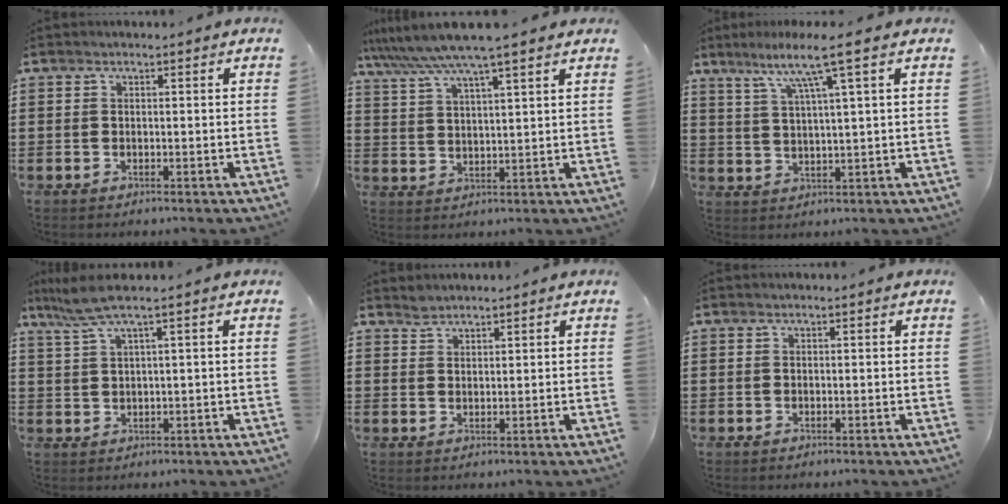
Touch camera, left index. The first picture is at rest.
{"total": 6.9, "force": [5.8, -0.2, 3.7], "torque": [-0.091, -0.026, 0.100]}
{"total": 7.3, "force": [4.2, -0.2, 5.9], "torque": [-0.125, -0.007, 0.068]}
{"total": 4.1, "force": [2.2, -0.1, 3.4], "torque": [-0.079, -0.005, 0.037]}
{"total": 1.6, "force": [1.5, 0.4, 0.1], "torque": [-0.004, -0.001, 0.030]}
{"total": 0.0}